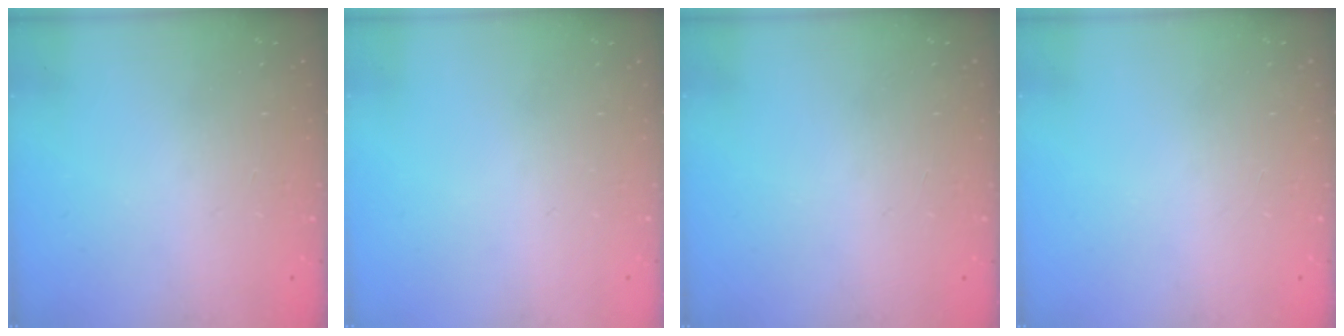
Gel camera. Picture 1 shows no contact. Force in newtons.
{"total": 0.0}
{"total": 1.0, "press": 0.0, "slide": 1.0}
{"total": 0.0}